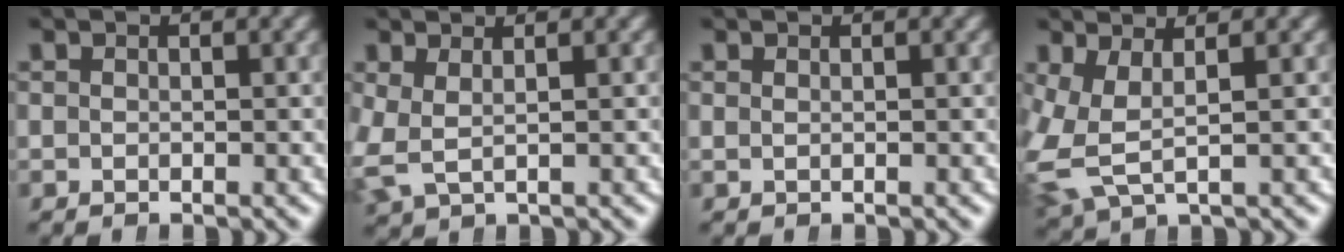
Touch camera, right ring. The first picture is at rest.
{"total": 2.8, "force": [0.4, 2.2, 1.7], "torque": [-0.066, -0.020, 0.017]}
{"total": 0.0}
{"total": 5.3, "force": [0.1, 4.1, 3.3], "torque": [-0.103, -0.019, 0.007]}